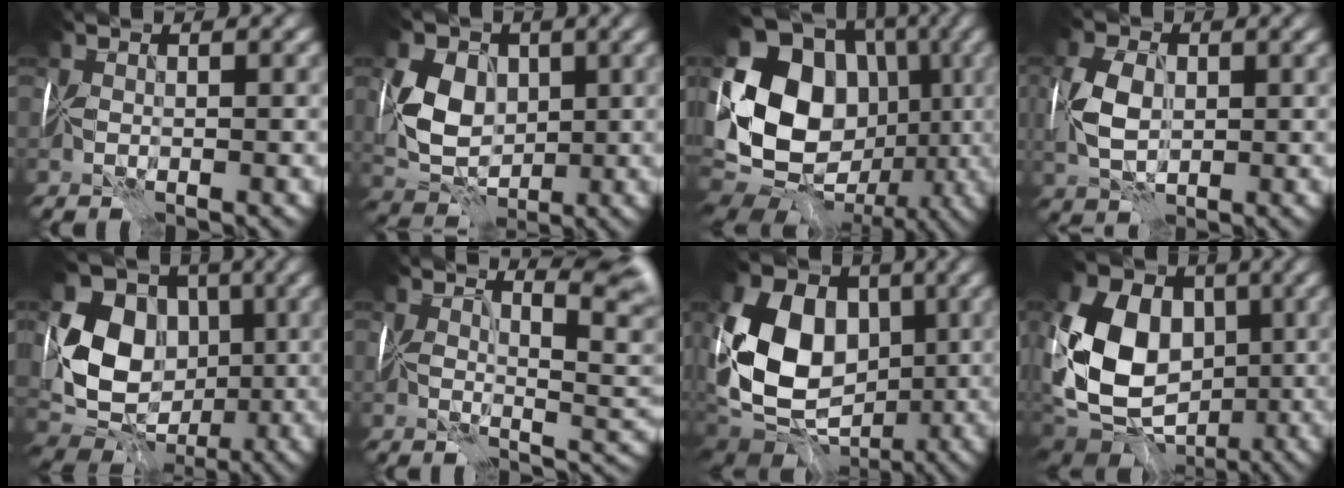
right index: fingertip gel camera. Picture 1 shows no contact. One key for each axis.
{"total": 4.3, "fx": 0.3, "fy": 3.3, "fz": 2.8, "tx": -0.060, "ty": -0.012, "tz": 0.004}
{"total": 14.4, "fx": -0.4, "fy": 11.7, "fz": 8.4, "tx": -0.152, "ty": -0.014, "tz": -0.006}
{"total": 3.5, "fx": -0.5, "fy": 2.2, "fz": 2.7, "tx": -0.069, "ty": -0.004, "tz": -0.010}
{"total": 8.2, "fx": -0.3, "fy": 6.7, "fz": 4.6, "tx": -0.086, "ty": -0.023, "tz": -0.010}
{"total": 6.2, "fx": 3.5, "fy": 1.0, "fz": 5.1, "tx": -0.028, "ty": 0.011, "tz": 0.042}
{"total": 10.9, "fx": -0.9, "fy": 8.3, "fz": 7.1, "tx": -0.131, "ty": -0.014, "tz": -0.032}
{"total": 11.1, "fx": -1.2, "fy": 8.5, "fz": 7.1, "tx": -0.143, "ty": -0.013, "tz": -0.037}